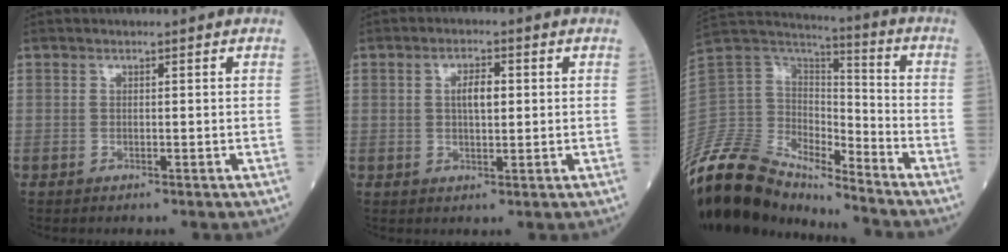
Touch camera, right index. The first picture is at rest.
{"total": 3.6, "force": [0.6, 1.2, 3.3], "torque": [-0.058, 0.004, 0.010]}
{"total": 17.5, "force": [-15.6, 5.5, 5.5], "torque": [-0.111, 0.049, -0.294]}